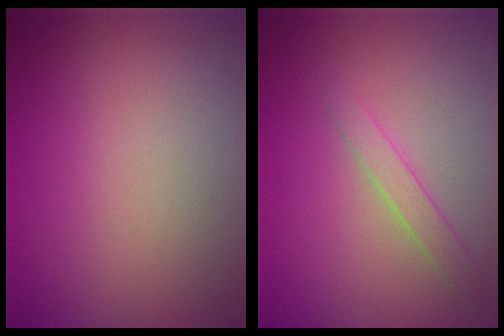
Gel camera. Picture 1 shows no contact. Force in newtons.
{"total": 1.4, "press": 1.4, "slide": 0.0}